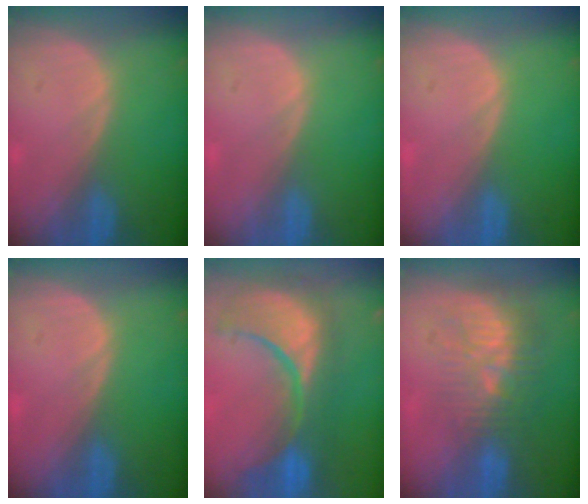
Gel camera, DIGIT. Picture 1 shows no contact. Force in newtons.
{"total": 0.0}
{"total": 0.0}
{"total": 0.0}
{"total": 12.6, "press": 11.2, "slide": 5.7}
{"total": 10.3, "press": 8.9, "slide": 5.1}